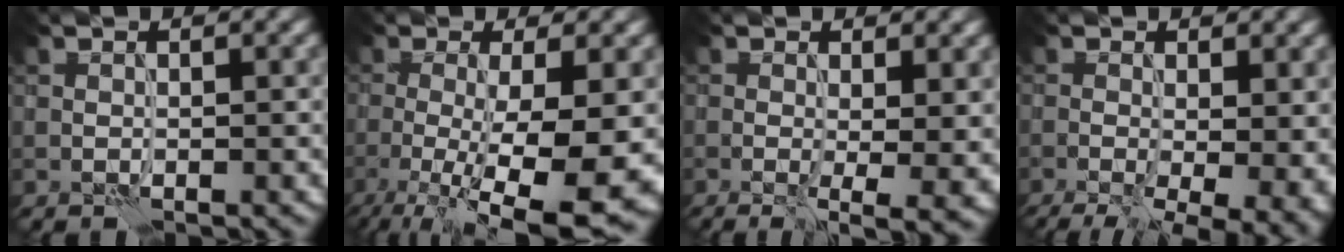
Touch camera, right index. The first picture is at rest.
{"total": 11.7, "force": [-3.4, 3.1, 10.8], "torque": [-0.166, -0.019, -0.050]}
{"total": 6.5, "force": [-0.6, 2.3, 6.0], "torque": [-0.064, -0.009, -0.005]}
{"total": 11.2, "force": [-3.1, 4.9, 9.6], "torque": [-0.105, -0.017, -0.031]}